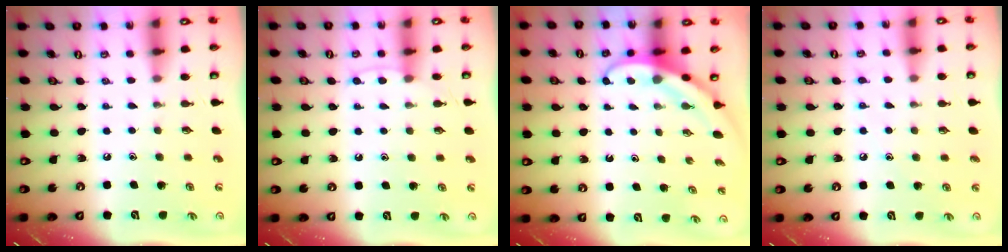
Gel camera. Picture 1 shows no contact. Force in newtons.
{"total": 6.0, "press": 6.0, "slide": 0.7}
{"total": 3.5, "press": 3.5, "slide": 0.3}
{"total": 4.5, "press": 4.4, "slide": 0.7}